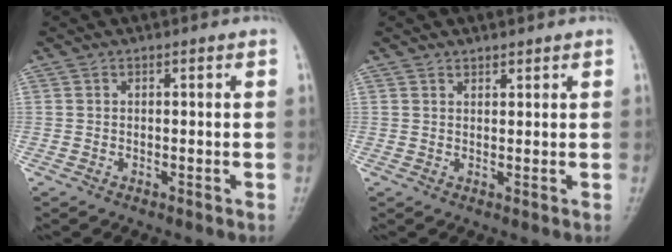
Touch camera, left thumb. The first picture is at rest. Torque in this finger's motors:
{"motor_torque": [-0.11, -0.13, -0.20, -0.18, 0.01]}